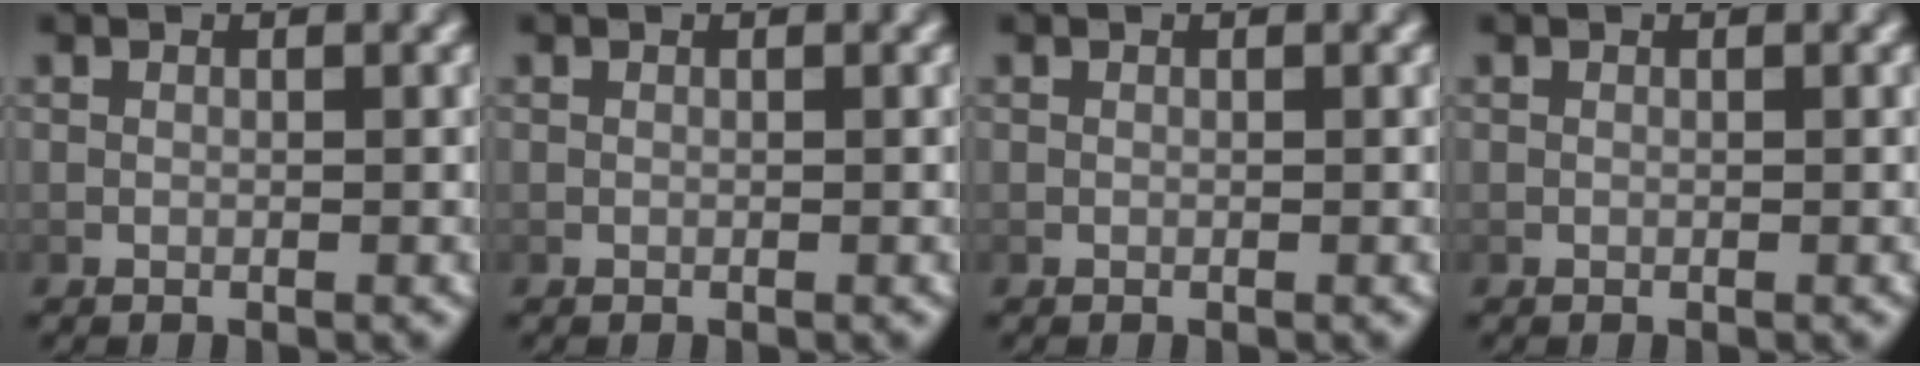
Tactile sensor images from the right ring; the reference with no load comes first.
{"total": 0.0}
{"total": 0.0}
{"total": 0.0}